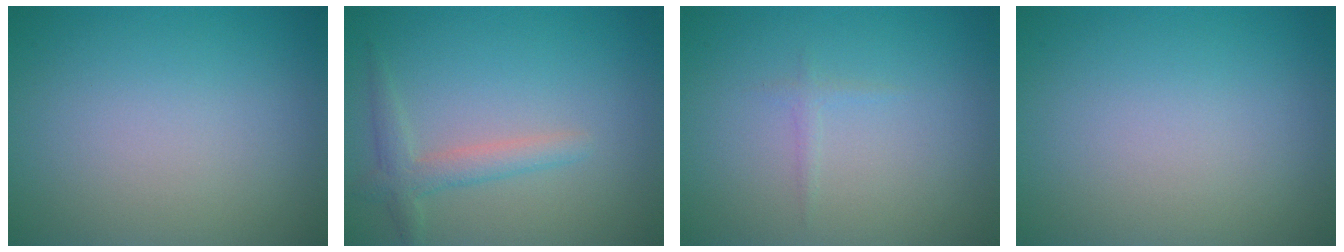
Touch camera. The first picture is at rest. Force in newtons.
{"total": 2.3, "press": 2.3, "slide": 0.2}
{"total": 0.6, "press": 0.6, "slide": 0.0}
{"total": 0.0}